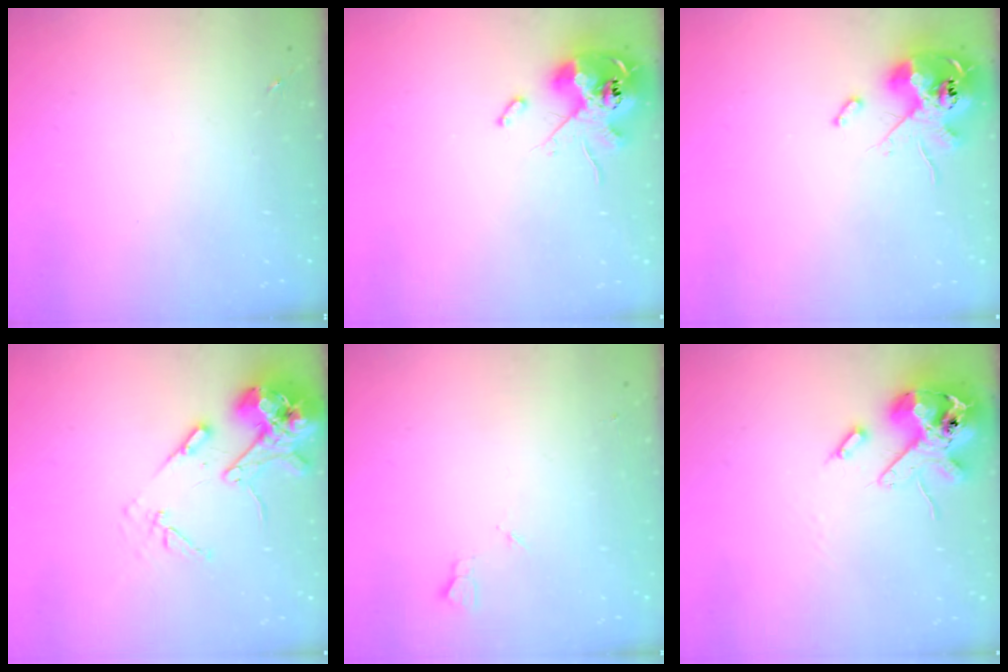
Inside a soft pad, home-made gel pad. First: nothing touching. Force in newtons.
{"total": 12.8, "press": 12.6, "slide": 2.2}
{"total": 12.8, "press": 12.6, "slide": 2.2}
{"total": 14.9, "press": 14.7, "slide": 2.3}
{"total": 2.7, "press": 2.6, "slide": 0.3}
{"total": 13.7, "press": 13.5, "slide": 2.3}